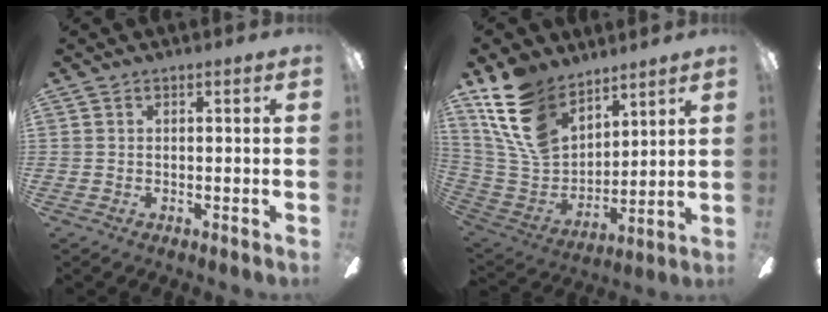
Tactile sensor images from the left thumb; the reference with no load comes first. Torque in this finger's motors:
{"motor_torque": [0.80, 0.32, 1.44, -1.33, 0.44]}